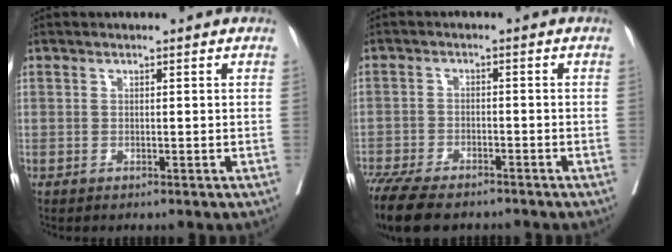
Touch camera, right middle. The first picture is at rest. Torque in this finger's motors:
{"motor_torque": [1.08, -1.06, 0.17, 0.11]}